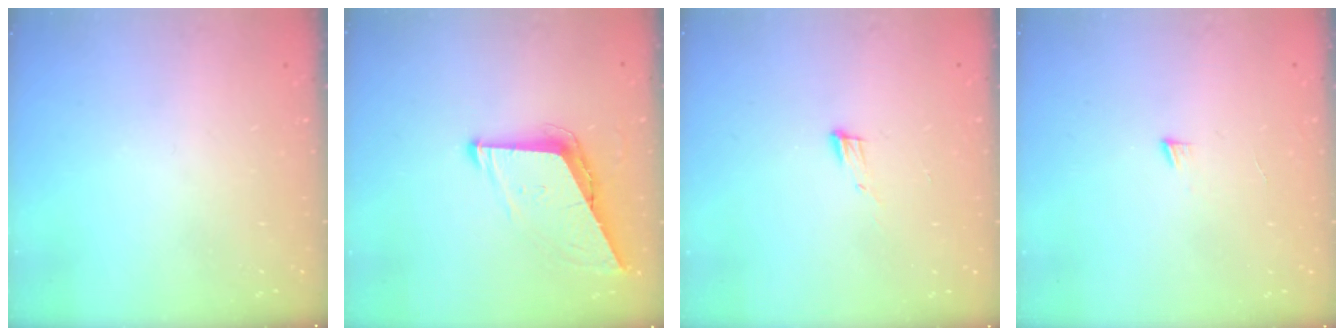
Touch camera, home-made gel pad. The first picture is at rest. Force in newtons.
{"total": 7.7, "press": 7.7, "slide": 0.3}
{"total": 4.8, "press": 4.8, "slide": 0.6}
{"total": 3.1, "press": 3.1, "slide": 0.4}